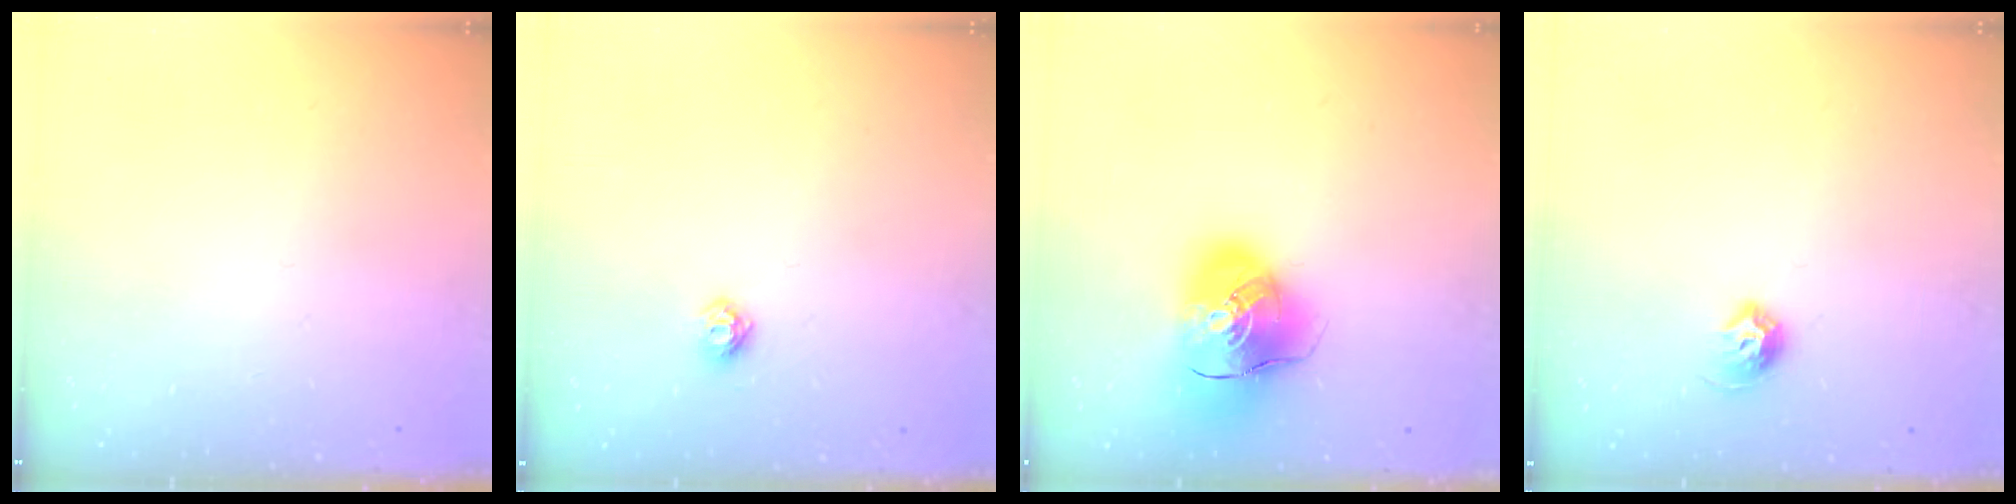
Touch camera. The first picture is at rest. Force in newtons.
{"total": 5.8, "press": 5.8, "slide": 0.7}
{"total": 14.9, "press": 14.7, "slide": 2.5}
{"total": 6.9, "press": 6.8, "slide": 1.1}